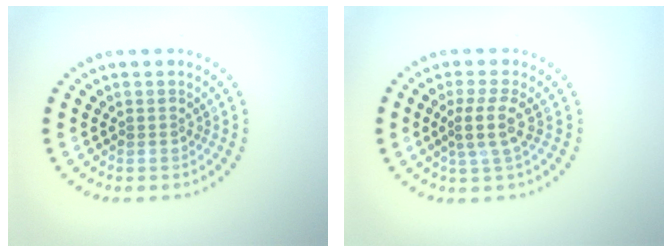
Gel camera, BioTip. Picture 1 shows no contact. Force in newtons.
{"total": 2.6, "press": 2.0, "slide": 1.7}